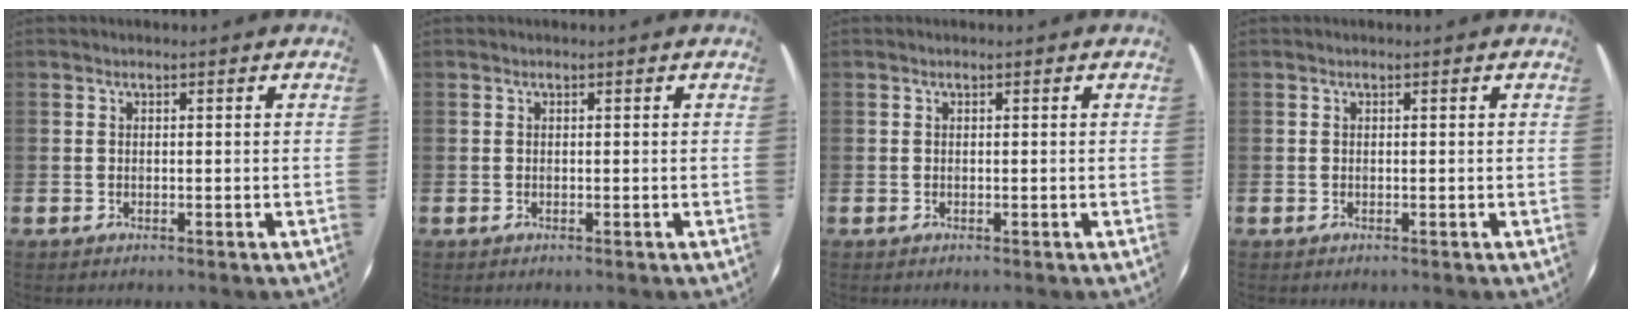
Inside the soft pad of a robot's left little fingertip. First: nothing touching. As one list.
[{"total": 0.0}, {"total": 0.0}, {"total": 0.0}]